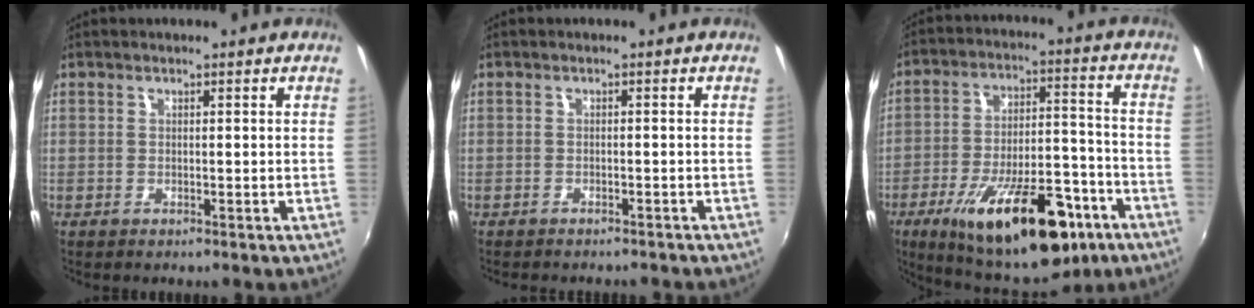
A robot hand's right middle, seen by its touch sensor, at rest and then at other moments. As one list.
[{"total": 4.1, "force": [-3.7, 1.2, 1.4], "torque": [-0.035, -0.013, -0.053]}, {"total": 24.0, "force": [-13.8, 9.1, 17.4], "torque": [-0.285, -0.015, -0.196]}]